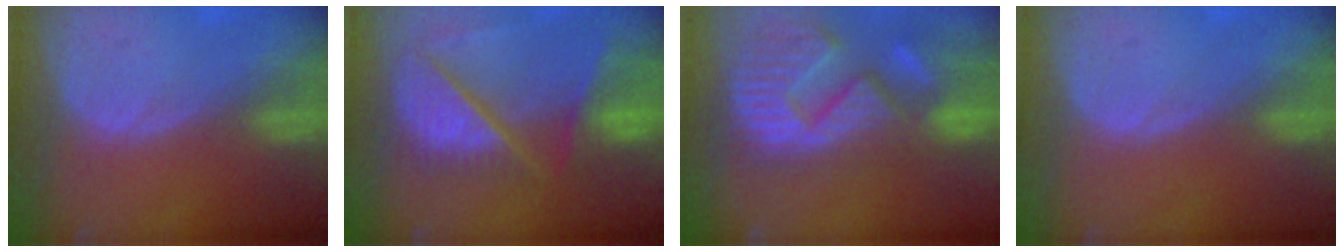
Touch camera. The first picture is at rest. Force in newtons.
{"total": 11.3, "press": 9.5, "slide": 6.3}
{"total": 15.3, "press": 12.6, "slide": 8.7}
{"total": 0.0}